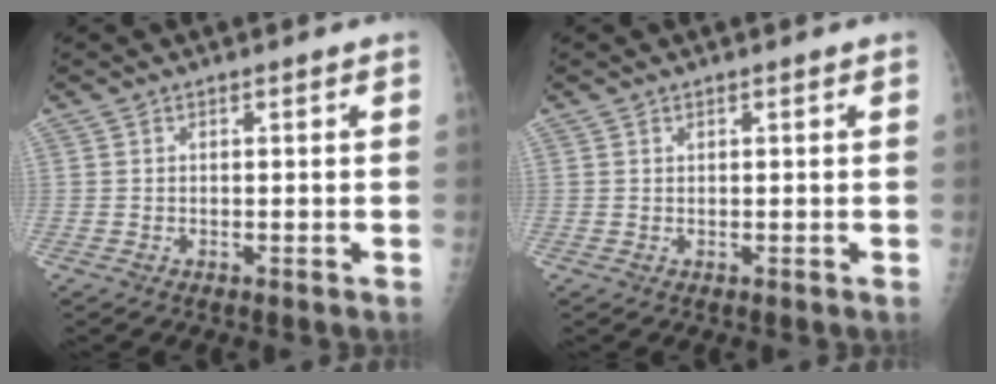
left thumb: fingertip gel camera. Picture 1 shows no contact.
{"total": 0.0}